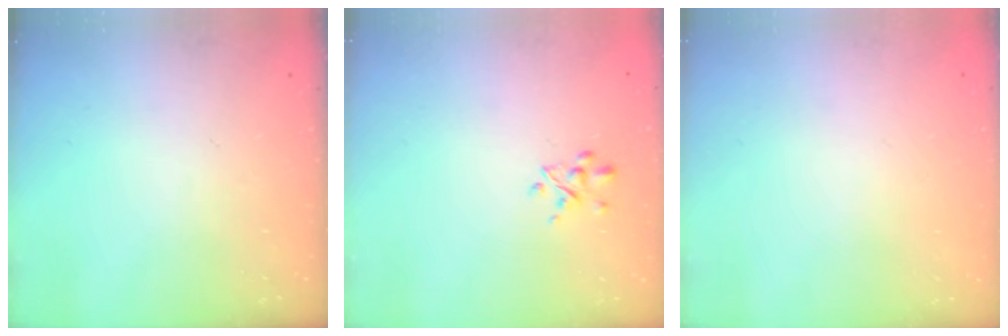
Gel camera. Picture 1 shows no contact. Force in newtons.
{"total": 3.0, "press": 2.8, "slide": 1.1}
{"total": 1.9, "press": 1.9, "slide": 0.2}